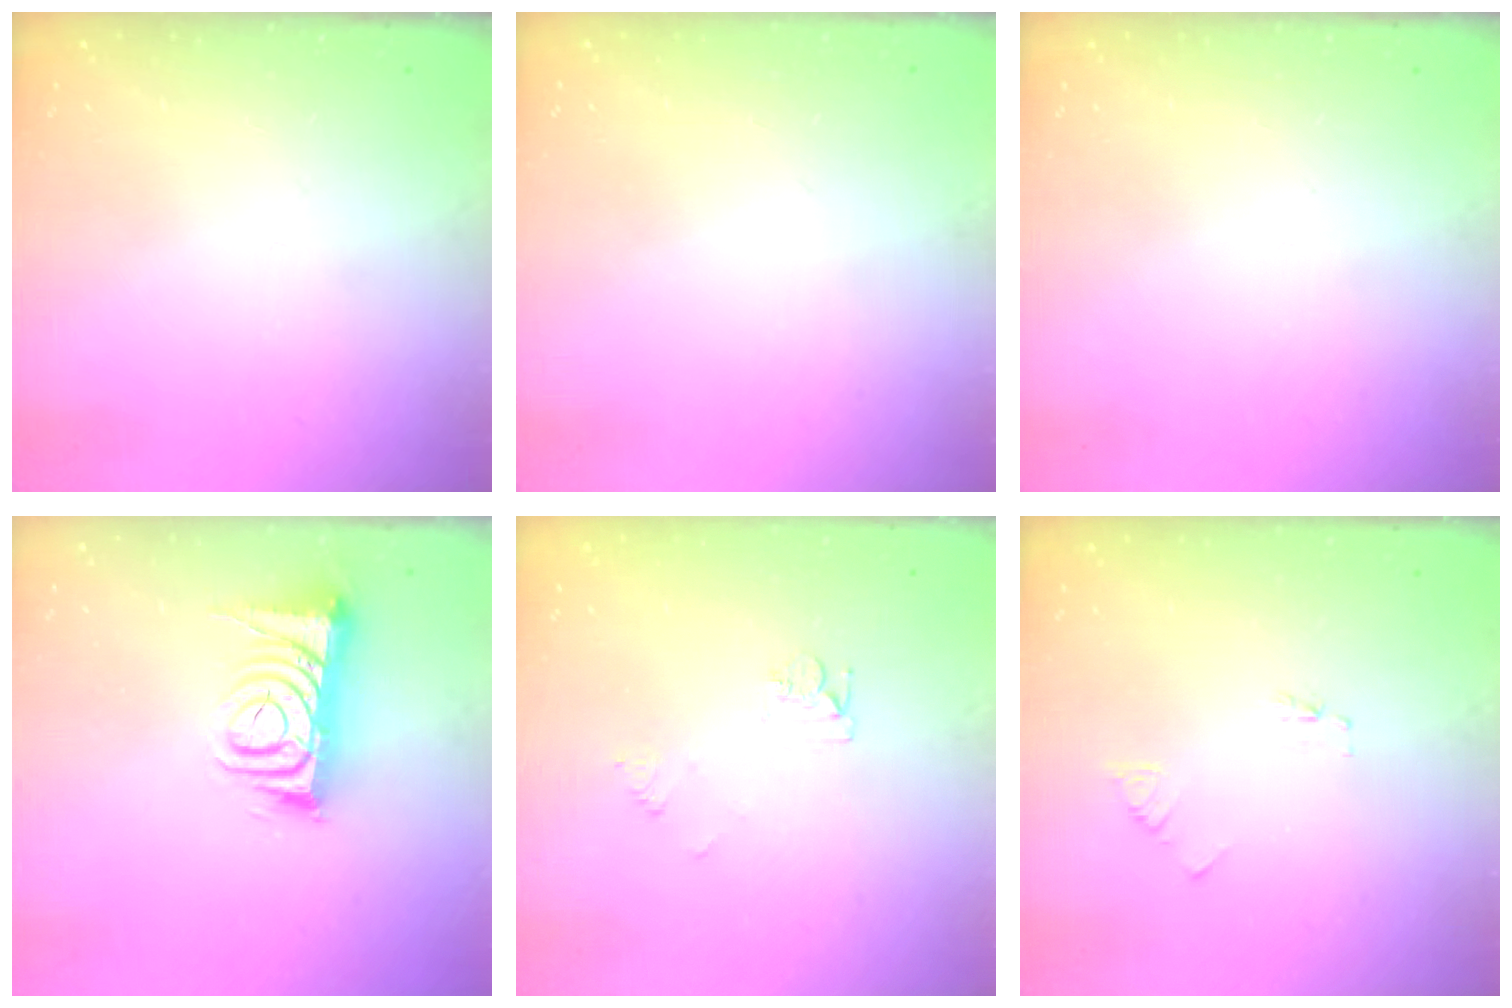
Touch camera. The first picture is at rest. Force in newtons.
{"total": 0.7, "press": 0.6, "slide": 0.1}
{"total": 0.0}
{"total": 10.2, "press": 10.2, "slide": 1.1}
{"total": 6.3, "press": 6.3, "slide": 0.6}
{"total": 1.8, "press": 1.8, "slide": 0.2}